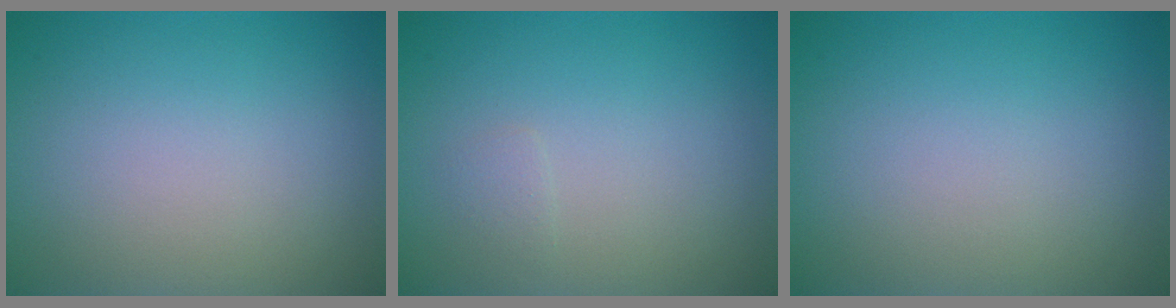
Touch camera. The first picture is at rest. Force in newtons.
{"total": 0.6, "press": 0.6, "slide": 0.1}
{"total": 0.0}